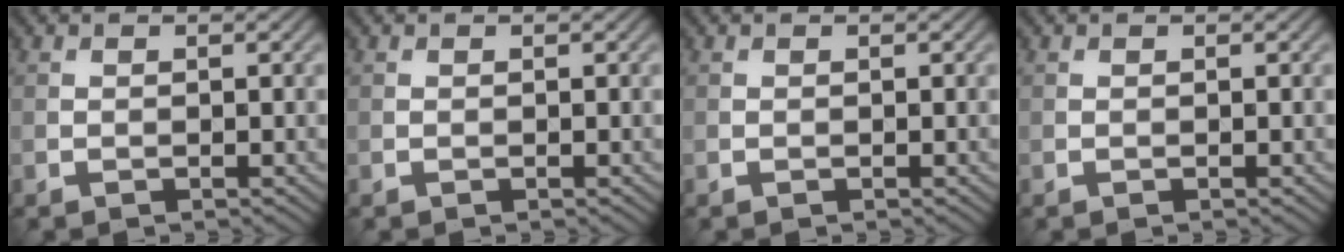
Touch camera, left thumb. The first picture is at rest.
{"total": 0.0}
{"total": 0.0}
{"total": 0.0}